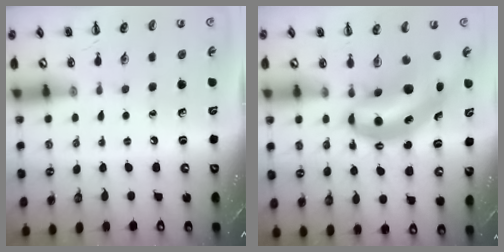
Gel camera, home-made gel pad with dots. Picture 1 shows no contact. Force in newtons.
{"total": 9.5, "press": 9.1, "slide": 2.4}